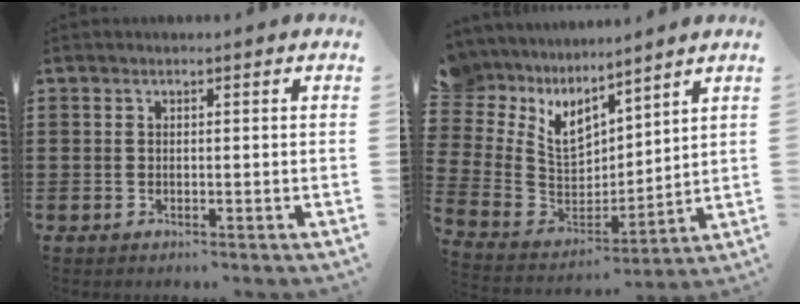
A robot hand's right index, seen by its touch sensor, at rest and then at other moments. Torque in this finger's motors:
{"motor_torque": [-0.49, 1.41, -0.04, -0.03]}